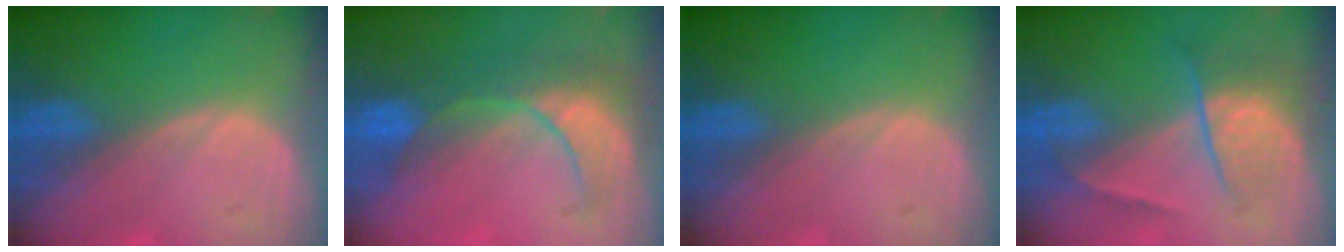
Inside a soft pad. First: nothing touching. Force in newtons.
{"total": 8.1, "press": 8.0, "slide": 1.0}
{"total": 0.0}
{"total": 6.8, "press": 5.9, "slide": 3.4}